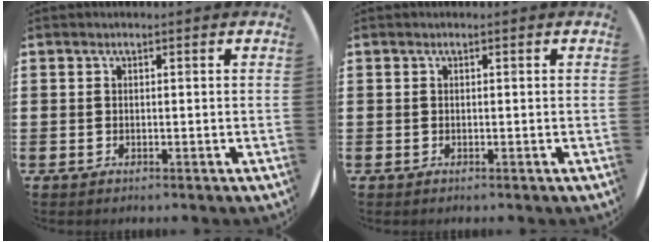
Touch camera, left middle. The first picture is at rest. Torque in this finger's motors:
{"motor_torque": [0.00, 0.00, 0.00, 0.01]}